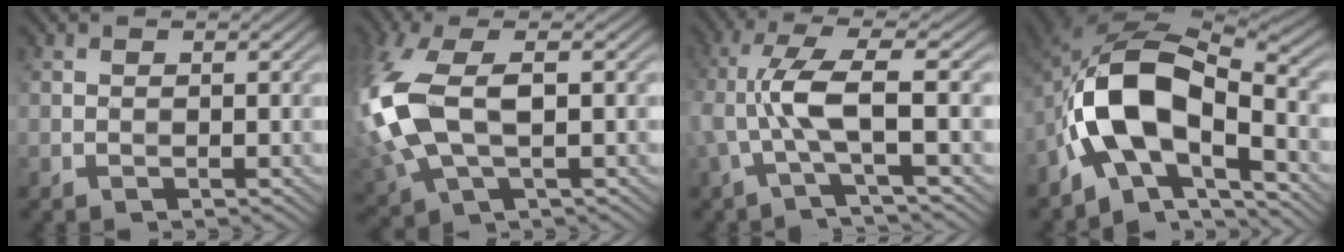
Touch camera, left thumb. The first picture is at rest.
{"total": 12.6, "force": [0.3, 6.6, 10.7], "torque": [-0.289, -0.002, 0.006]}
{"total": 6.8, "force": [-0.6, 1.3, 6.7], "torque": [-0.146, 0.018, -0.021]}
{"total": 13.7, "force": [-3.9, 7.4, 10.9], "torque": [-0.200, -0.001, -0.082]}